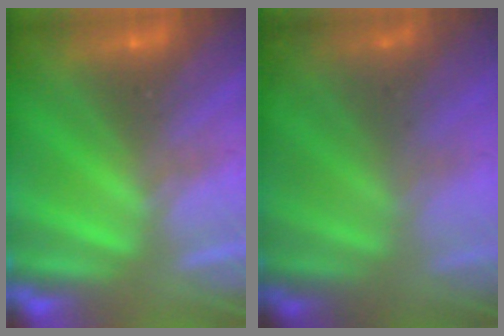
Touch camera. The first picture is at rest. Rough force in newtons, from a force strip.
{"total": 10.5}